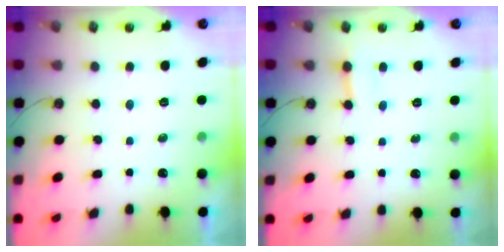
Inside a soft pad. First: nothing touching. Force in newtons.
{"total": 3.0, "press": 2.9, "slide": 0.3}